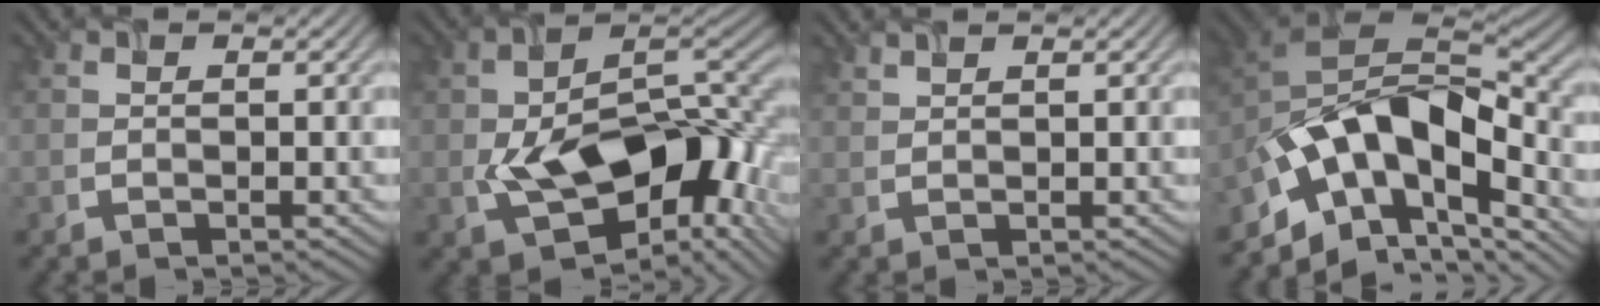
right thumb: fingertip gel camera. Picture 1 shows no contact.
{"total": 16.1, "force": [-3.5, 9.1, 12.8], "torque": [-0.193, -0.015, -0.052]}
{"total": 1.1, "force": [1.1, 0.0, 0.4], "torque": [-0.014, -0.001, 0.024]}
{"total": 15.3, "force": [-5.8, 8.7, 11.2], "torque": [-0.198, 0.003, -0.109]}